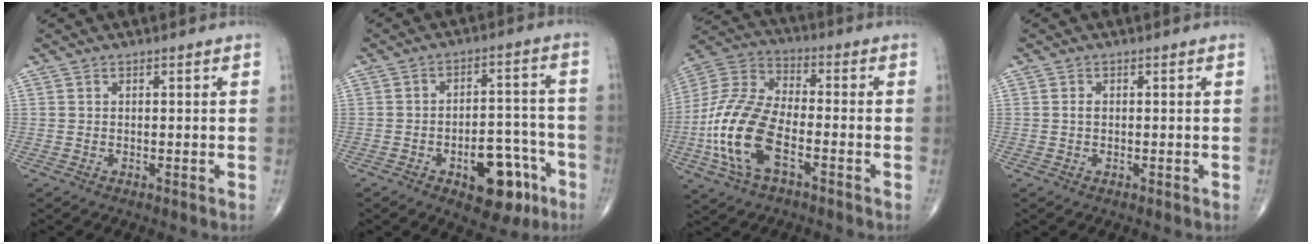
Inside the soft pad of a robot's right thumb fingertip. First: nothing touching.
{"total": 12.6, "force": [-5.9, 6.6, 8.9], "torque": [-0.085, 0.049, -0.073]}
{"total": 17.0, "force": [-5.3, 8.2, 13.8], "torque": [-0.297, 0.027, -0.104]}
{"total": 0.8, "force": [0.0, 0.5, 0.6], "torque": [-0.008, 0.001, 0.000]}